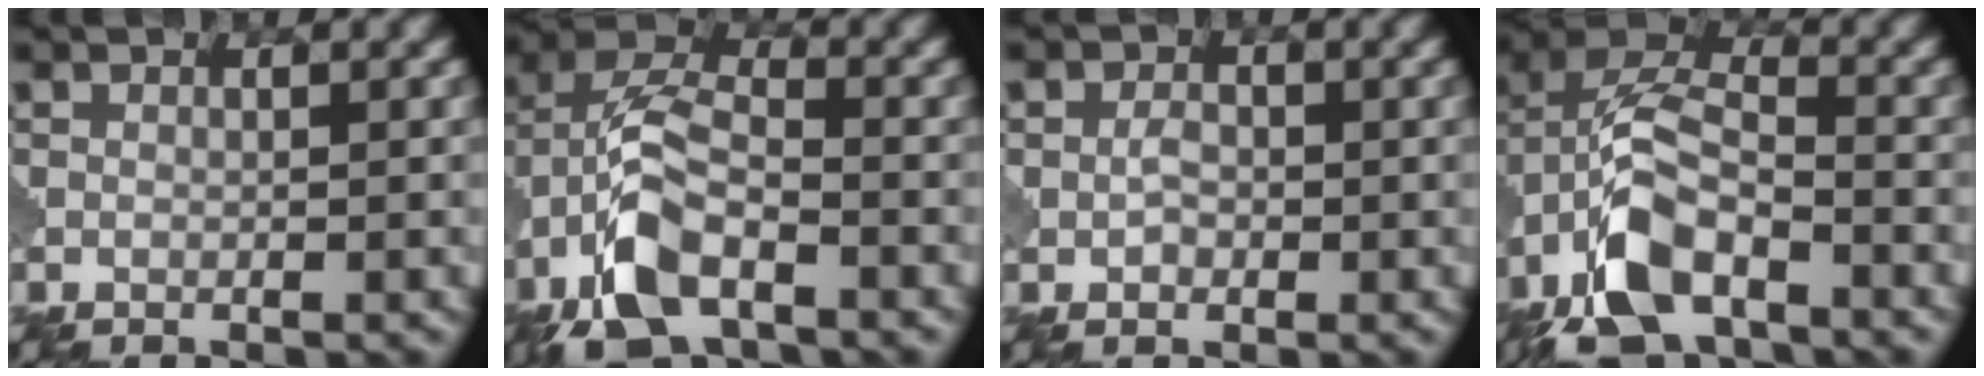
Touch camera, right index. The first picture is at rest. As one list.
[{"total": 7.8, "force": [-3.7, 3.4, 6.0], "torque": [-0.126, 0.010, -0.084]}, {"total": 1.8, "force": [-0.2, 1.5, 0.9], "torque": [-0.012, 0.000, -0.008]}, {"total": 8.8, "force": [-4.4, 4.0, 6.5], "torque": [-0.131, 0.012, -0.093]}]